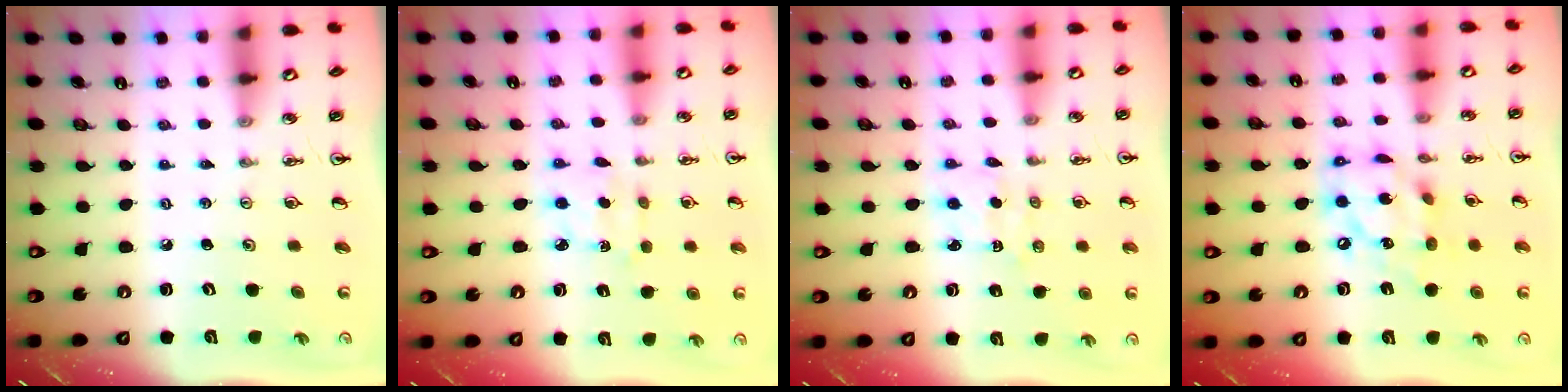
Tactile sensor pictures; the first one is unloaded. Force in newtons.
{"total": 2.8, "press": 2.8, "slide": 0.4}
{"total": 1.8, "press": 1.6, "slide": 0.6}
{"total": 14.3, "press": 14.2, "slide": 1.8}